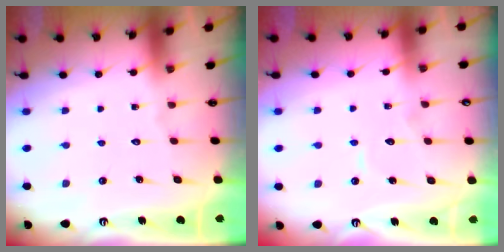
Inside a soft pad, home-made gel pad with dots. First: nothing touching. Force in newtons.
{"total": 5.0, "press": 5.0, "slide": 0.4}